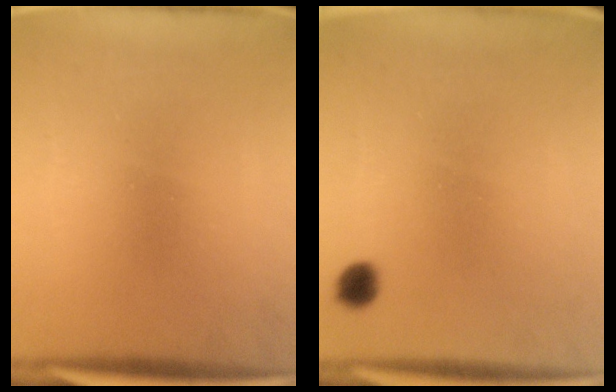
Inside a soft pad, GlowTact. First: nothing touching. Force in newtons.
{"total": 2.3}